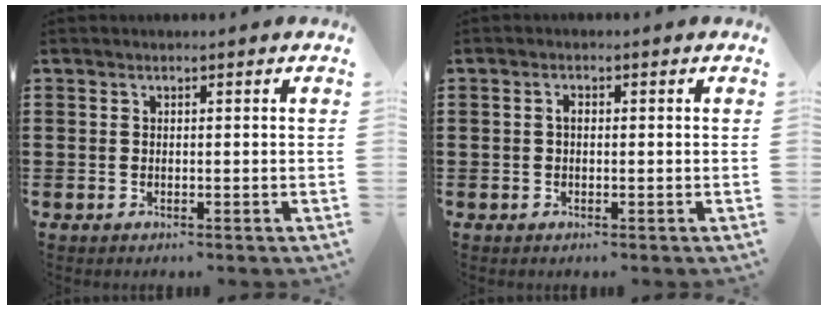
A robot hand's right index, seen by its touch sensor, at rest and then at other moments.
{"total": 1.2, "force": [0.0, 0.6, 1.0], "torque": [-0.020, 0.003, -0.001]}